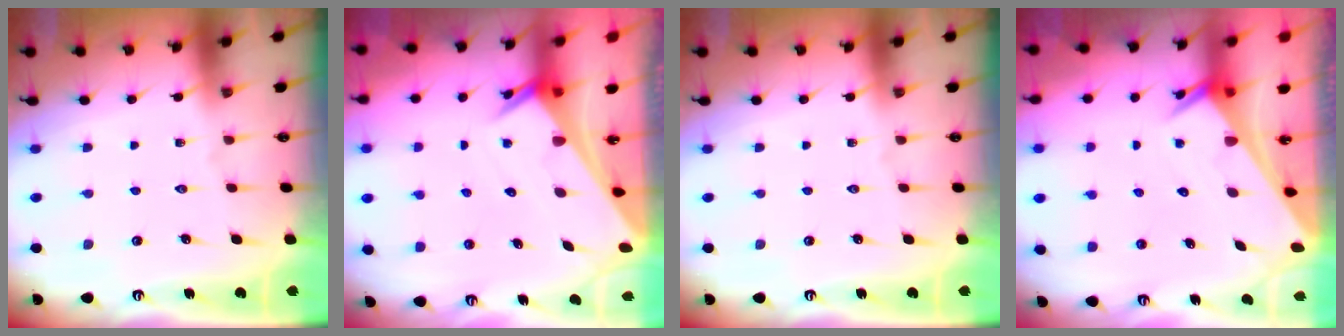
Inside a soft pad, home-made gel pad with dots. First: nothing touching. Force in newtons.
{"total": 2.9, "press": 2.9, "slide": 0.2}
{"total": 0.0}
{"total": 2.7, "press": 2.7, "slide": 0.1}